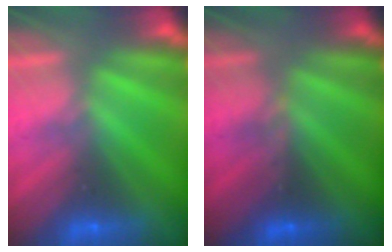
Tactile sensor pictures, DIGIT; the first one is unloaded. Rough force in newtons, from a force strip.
{"total": 2.9}